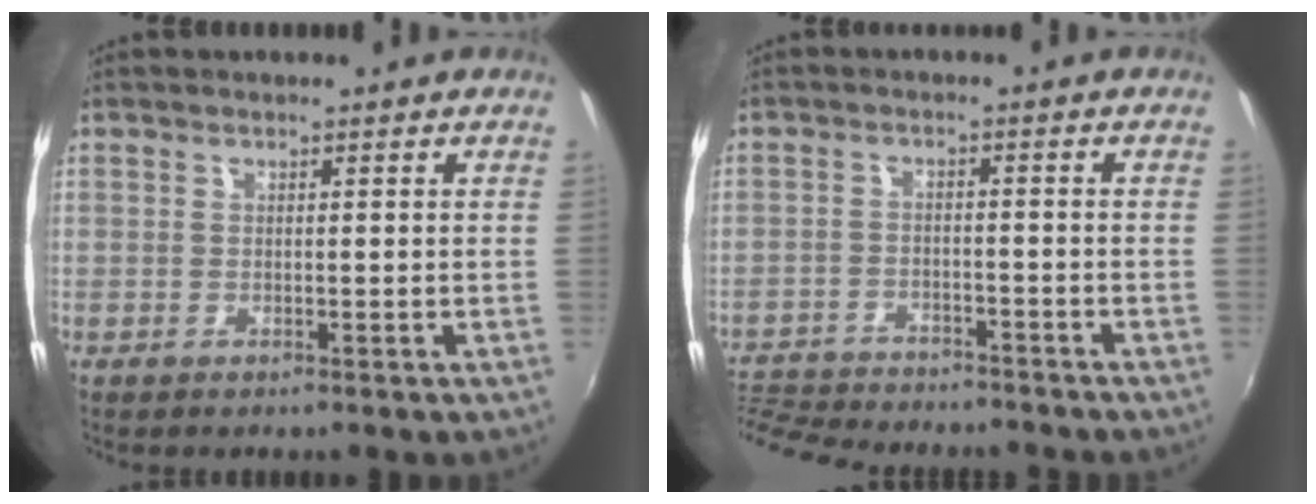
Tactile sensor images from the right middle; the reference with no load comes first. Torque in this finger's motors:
{"motor_torque": [0.92, -1.22, 0.35, 0.08]}